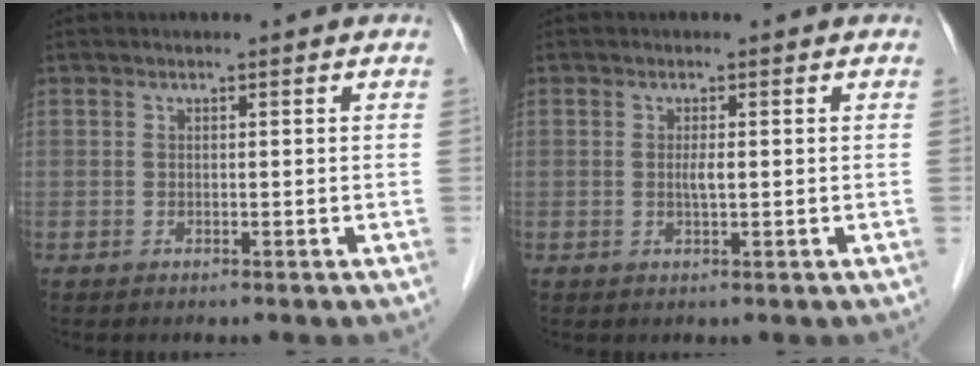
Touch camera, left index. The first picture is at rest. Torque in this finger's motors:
{"motor_torque": [0.29, 0.11, 0.06, 0.01]}